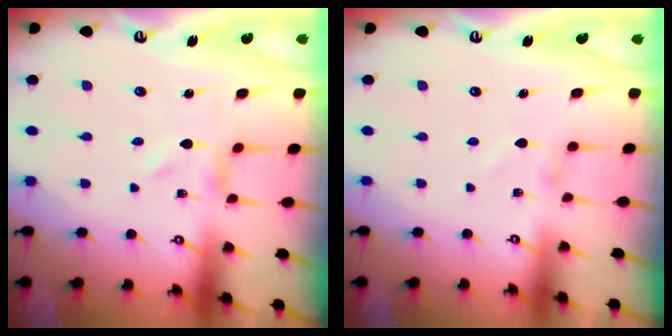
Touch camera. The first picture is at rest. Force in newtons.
{"total": 0.0}